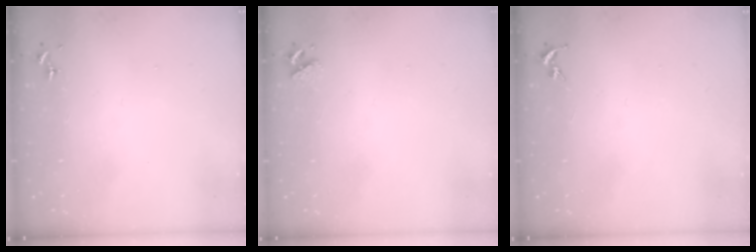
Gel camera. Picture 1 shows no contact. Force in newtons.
{"total": 3.3, "press": 3.3, "slide": 0.5}
{"total": 0.0}